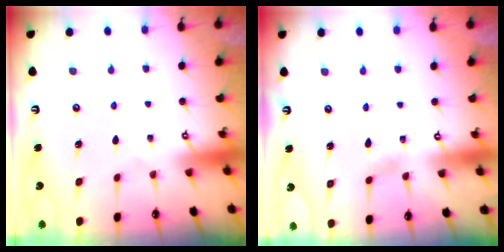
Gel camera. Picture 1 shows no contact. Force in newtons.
{"total": 2.3, "press": 2.3, "slide": 0.3}